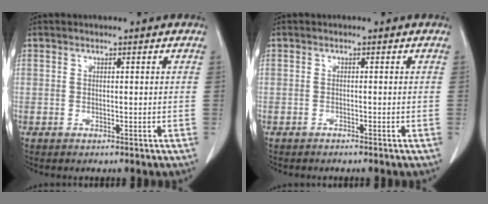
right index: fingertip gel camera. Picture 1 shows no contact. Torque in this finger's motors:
{"motor_torque": [0.09, -0.04, 0.03, 0.02]}